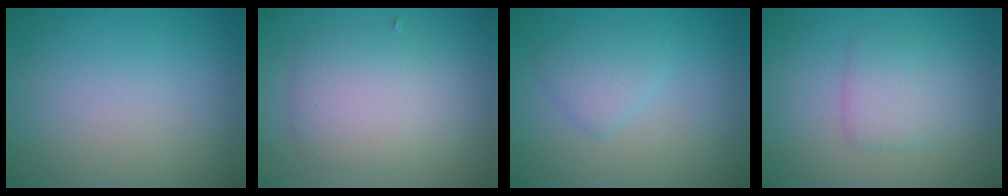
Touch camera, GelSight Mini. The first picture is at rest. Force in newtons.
{"total": 4.6, "press": 4.6, "slide": 0.1}
{"total": 2.0, "press": 2.0, "slide": 0.1}
{"total": 2.7, "press": 2.7, "slide": 0.1}